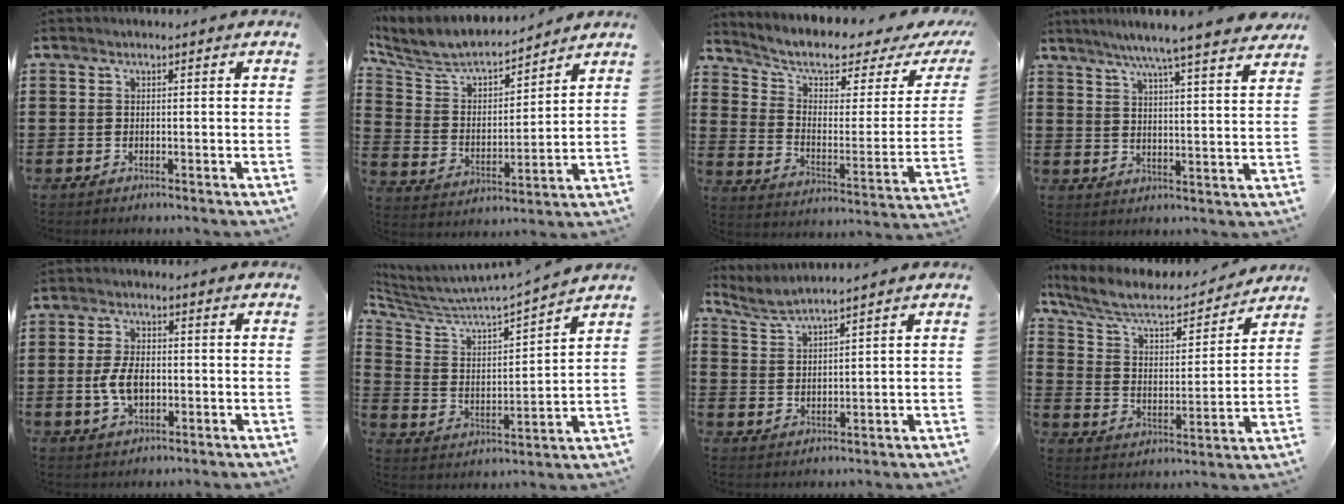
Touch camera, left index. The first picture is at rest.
{"total": 6.4, "force": [5.9, 1.5, 2.1], "torque": [-0.072, -0.039, 0.097]}
{"total": 5.2, "force": [3.3, 2.1, 3.4], "torque": [-0.077, -0.024, 0.052]}
{"total": 6.6, "force": [5.8, -0.8, 2.9], "torque": [-0.076, -0.031, 0.099]}
{"total": 5.8, "force": [-0.7, 3.2, 4.7], "torque": [-0.106, -0.001, -0.018]}
{"total": 4.7, "force": [4.3, 0.4, 1.7], "torque": [-0.061, -0.046, 0.064]}
{"total": 3.8, "force": [3.6, -0.1, 1.1], "torque": [-0.037, -0.015, 0.063]}
{"total": 7.2, "force": [6.1, 2.0, 3.3], "torque": [-0.091, -0.037, 0.102]}